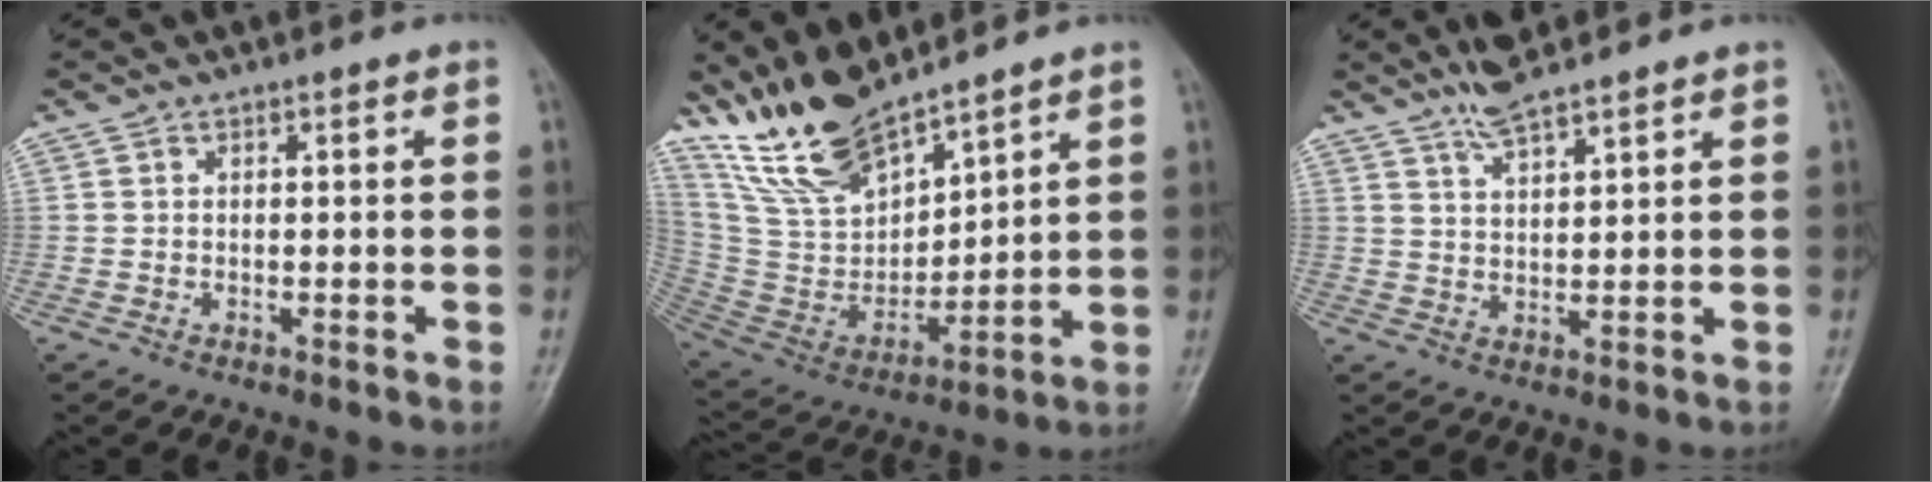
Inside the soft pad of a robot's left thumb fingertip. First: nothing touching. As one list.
[{"total": 16.2, "force": [13.6, 5.2, 7.1], "torque": [-0.107, -0.072, 0.278]}, {"total": 5.6, "force": [4.9, 0.9, 2.7], "torque": [-0.049, -0.024, 0.094]}]